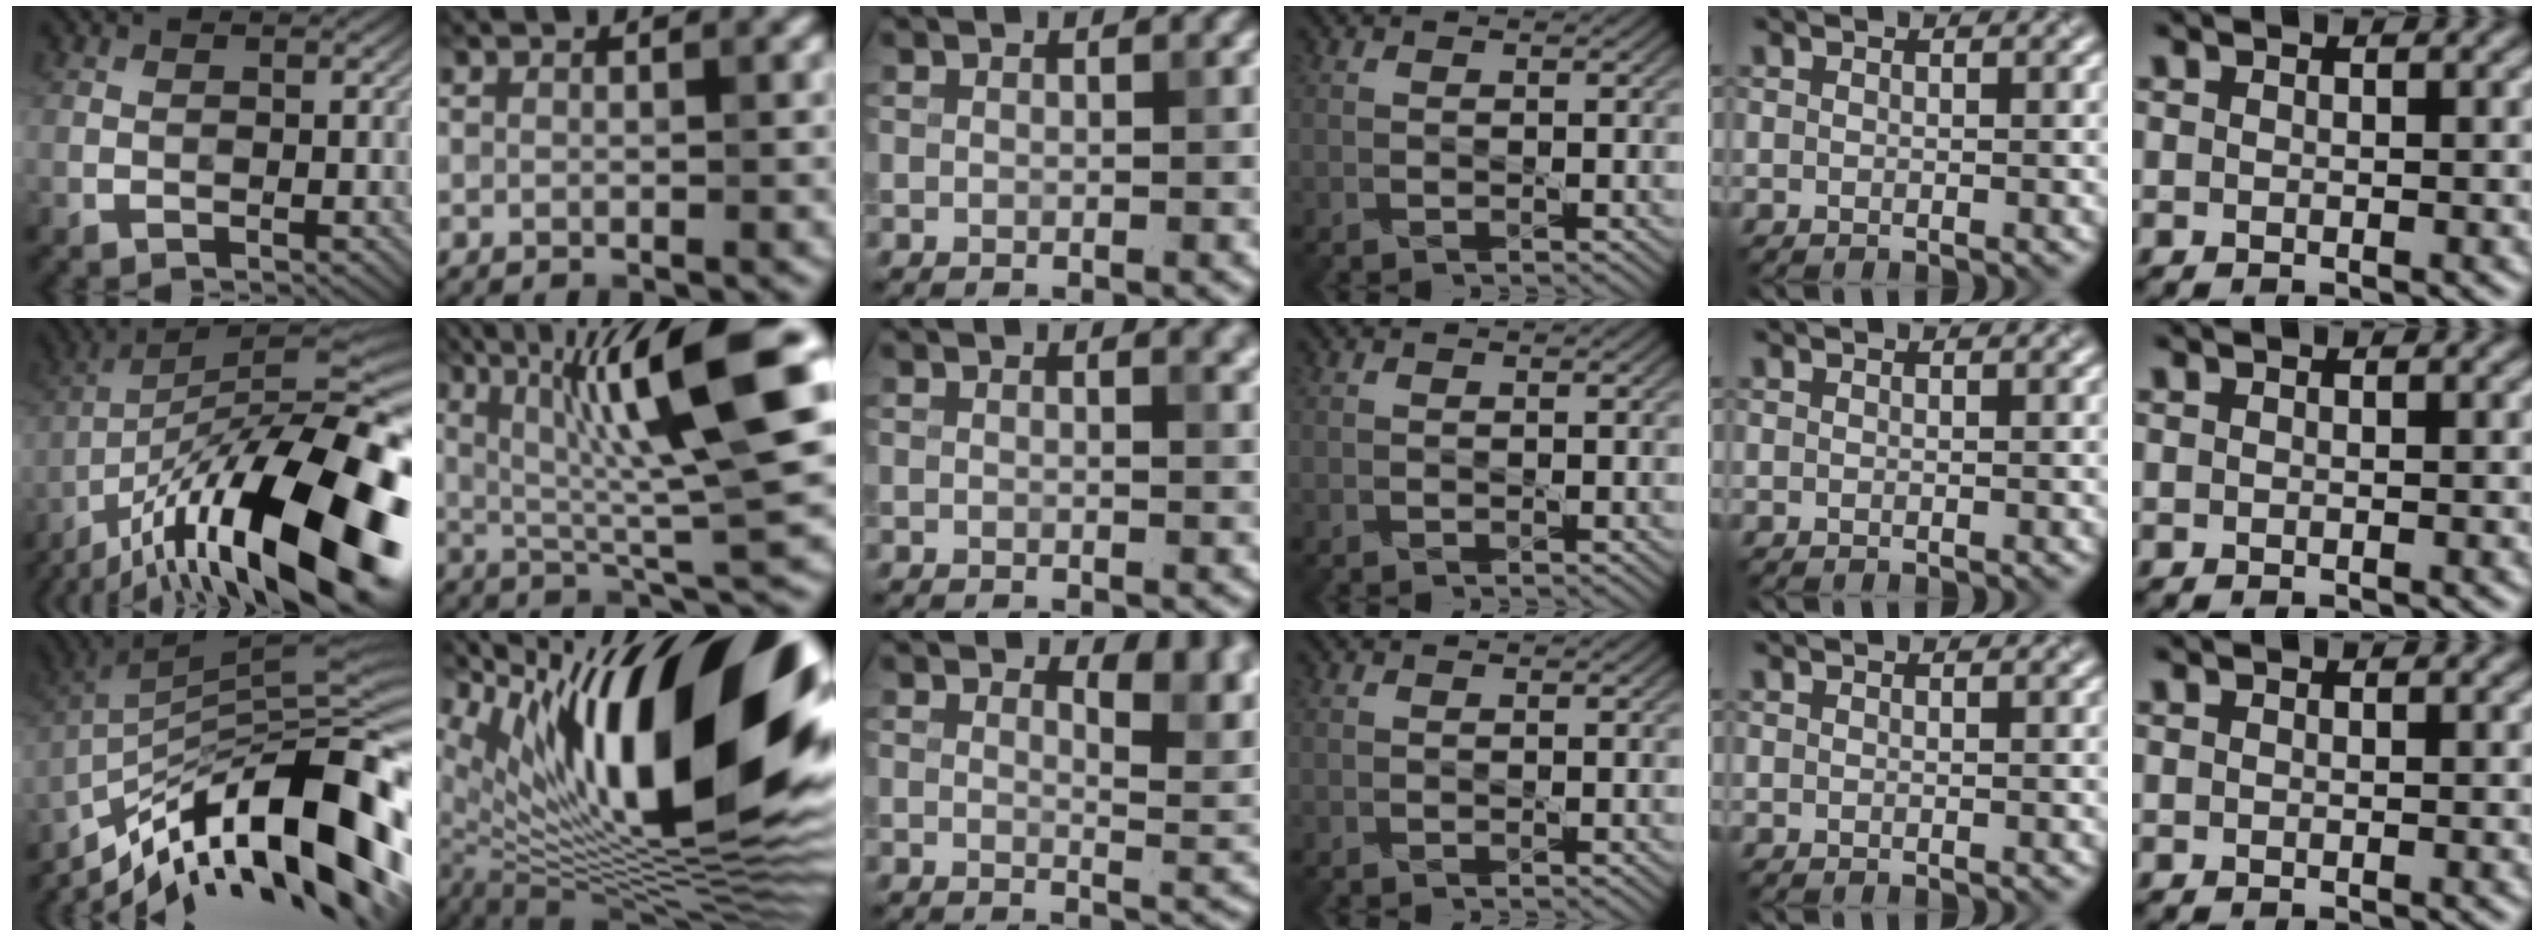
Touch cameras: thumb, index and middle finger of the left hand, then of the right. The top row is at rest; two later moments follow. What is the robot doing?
{"motion": "dispense", "object": "syringe"}